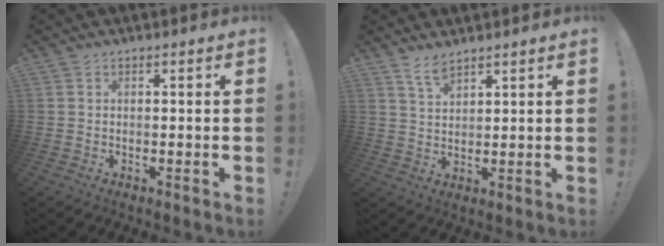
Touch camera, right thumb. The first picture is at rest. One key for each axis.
{"total": 4.6, "fx": 3.7, "fy": 1.2, "fz": 2.3, "tx": -0.045, "ty": -0.021, "tz": 0.068}